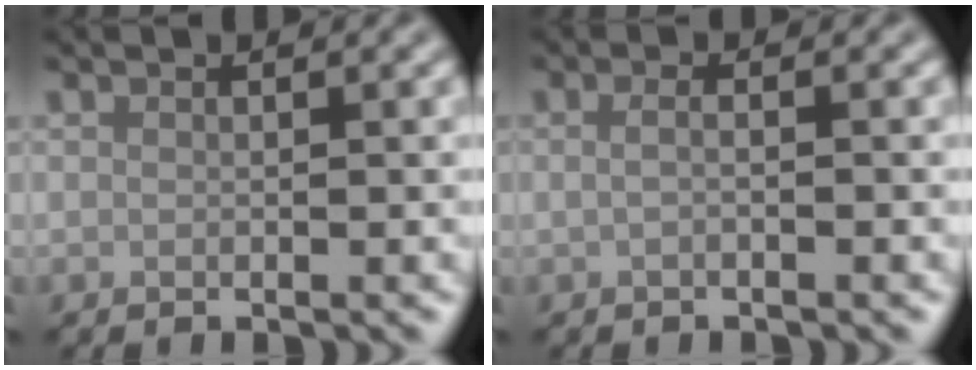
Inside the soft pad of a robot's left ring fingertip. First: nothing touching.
{"total": 1.2, "force": [0.0, 0.4, 1.1], "torque": [-0.021, -0.007, -0.008]}